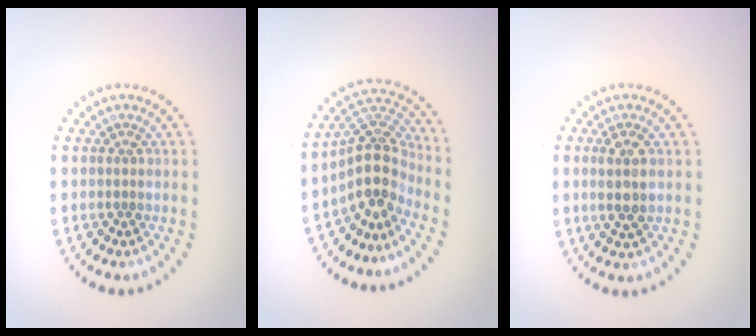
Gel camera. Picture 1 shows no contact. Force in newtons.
{"total": 4.5, "press": 3.3, "slide": 2.9}
{"total": 2.2, "press": 2.1, "slide": 0.7}